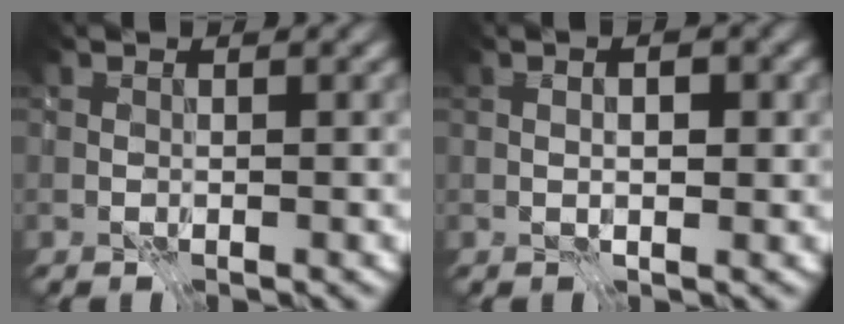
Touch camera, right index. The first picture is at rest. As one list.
[{"total": 2.5, "force": [0.4, 1.2, 2.2], "torque": [-0.023, 0.001, 0.002]}]